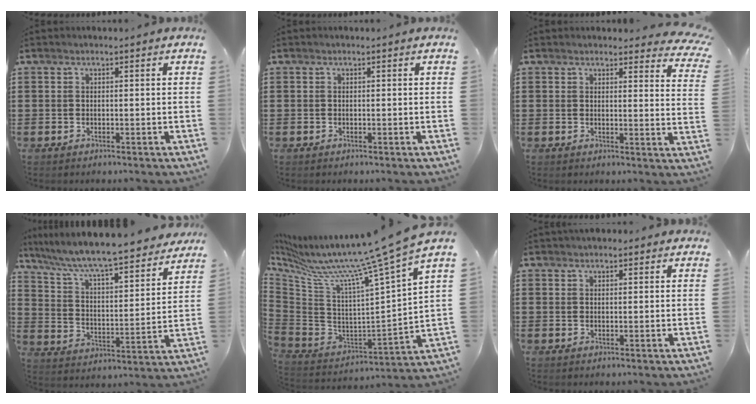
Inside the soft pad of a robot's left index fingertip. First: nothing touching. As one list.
[{"total": 0.0}, {"total": 3.4, "force": [3.2, 0.4, 1.0], "torque": [-0.015, -0.016, 0.056]}, {"total": 7.3, "force": [6.6, 0.1, 3.2], "torque": [-0.091, -0.054, 0.104]}, {"total": 10.5, "force": [8.8, -2.0, 5.4], "torque": [-0.134, -0.081, 0.126]}, {"total": 1.8, "force": [1.6, 0.5, 0.4], "torque": [-0.011, 0.005, 0.032]}]